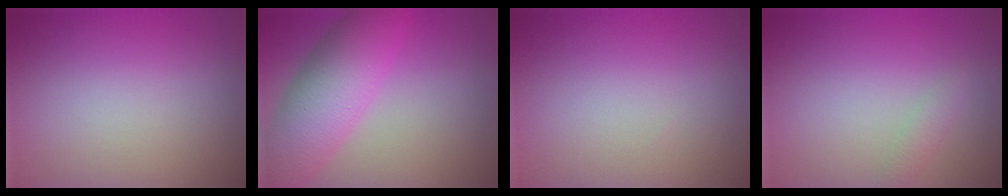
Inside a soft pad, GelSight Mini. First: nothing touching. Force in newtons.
{"total": 7.6, "press": 7.6, "slide": 0.2}
{"total": 0.0}
{"total": 1.2, "press": 1.2, "slide": 0.1}